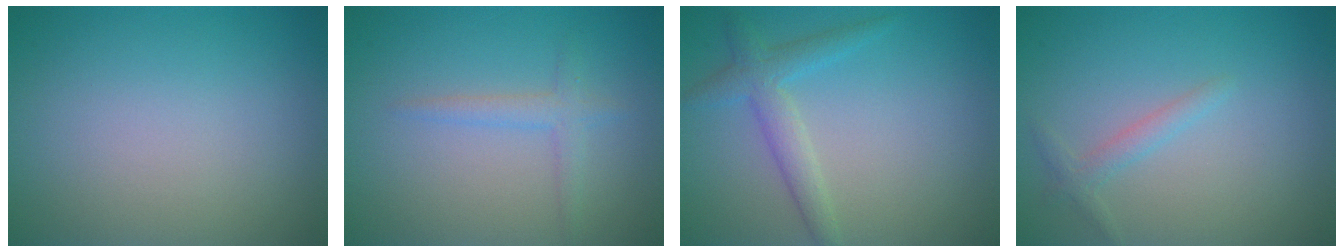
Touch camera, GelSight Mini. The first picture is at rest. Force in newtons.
{"total": 1.7, "press": 1.7, "slide": 0.1}
{"total": 2.8, "press": 2.8, "slide": 0.2}
{"total": 1.4, "press": 1.4, "slide": 0.1}